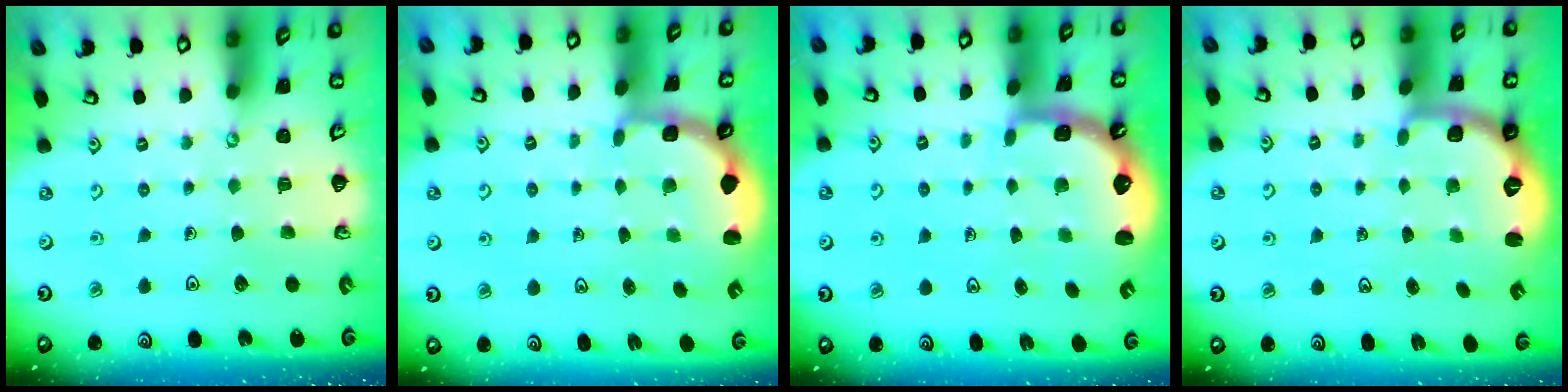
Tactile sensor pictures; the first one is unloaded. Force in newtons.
{"total": 2.5, "press": 1.9, "slide": 1.6}
{"total": 2.3, "press": 2.0, "slide": 1.2}
{"total": 2.6, "press": 1.6, "slide": 2.1}